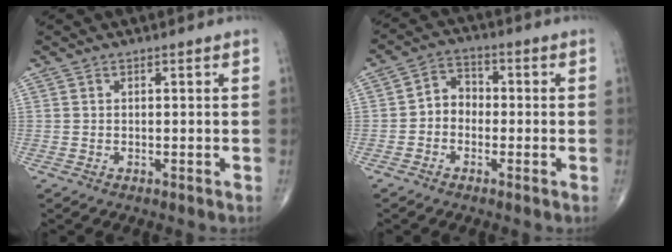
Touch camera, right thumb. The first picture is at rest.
{"total": 5.0, "force": [-1.2, 4.1, 2.5], "torque": [-0.019, 0.023, -0.037]}